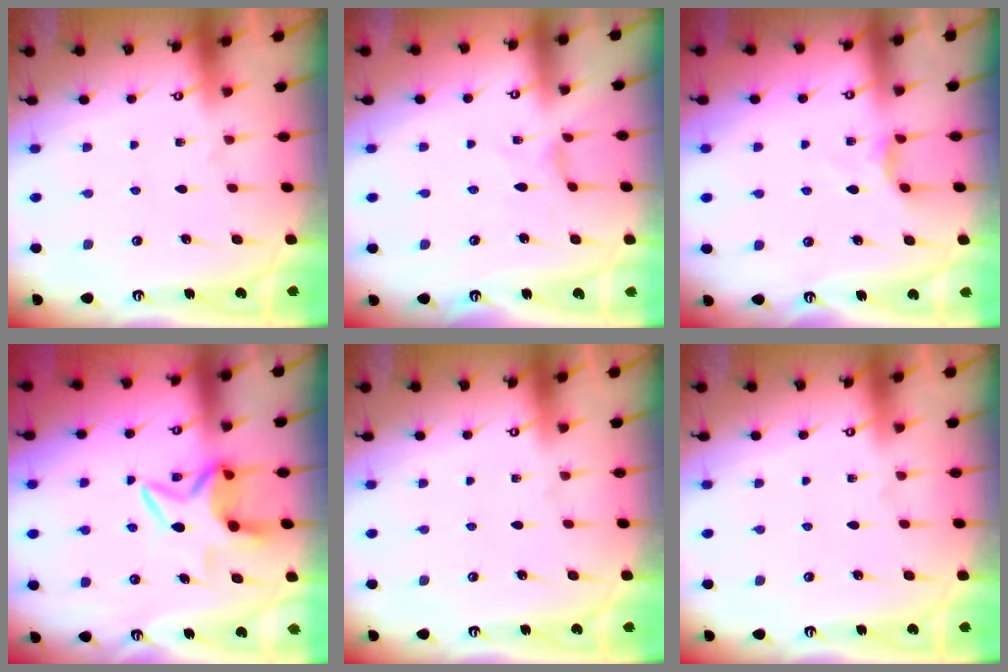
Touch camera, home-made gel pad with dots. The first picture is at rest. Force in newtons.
{"total": 0.0}
{"total": 2.5, "press": 2.5, "slide": 0.4}
{"total": 6.6, "press": 6.5, "slide": 1.5}
{"total": 0.0}
{"total": 0.0}